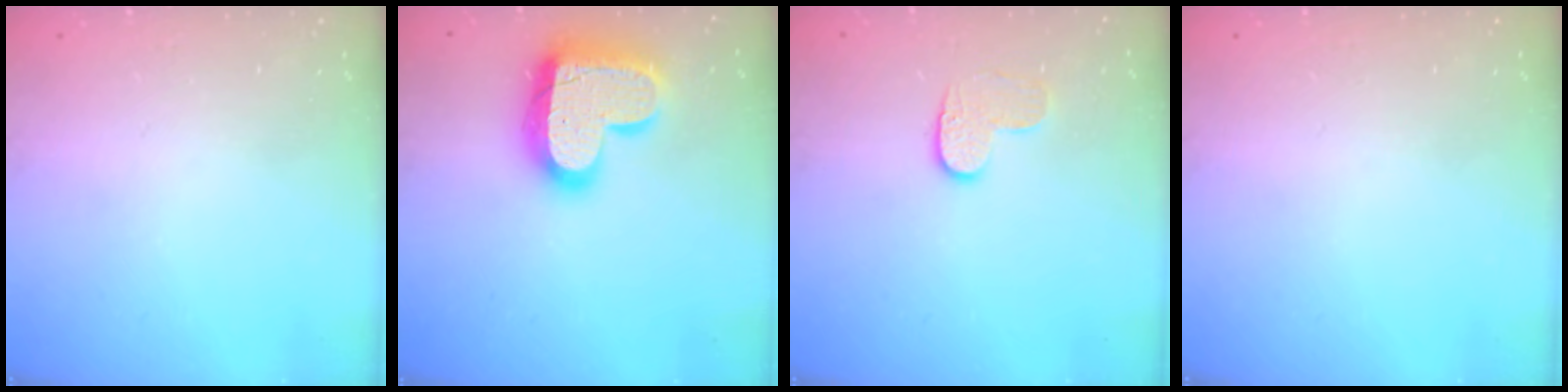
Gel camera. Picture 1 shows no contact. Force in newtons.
{"total": 20.2, "press": 20.1, "slide": 1.3}
{"total": 6.5, "press": 6.4, "slide": 0.5}
{"total": 0.0}